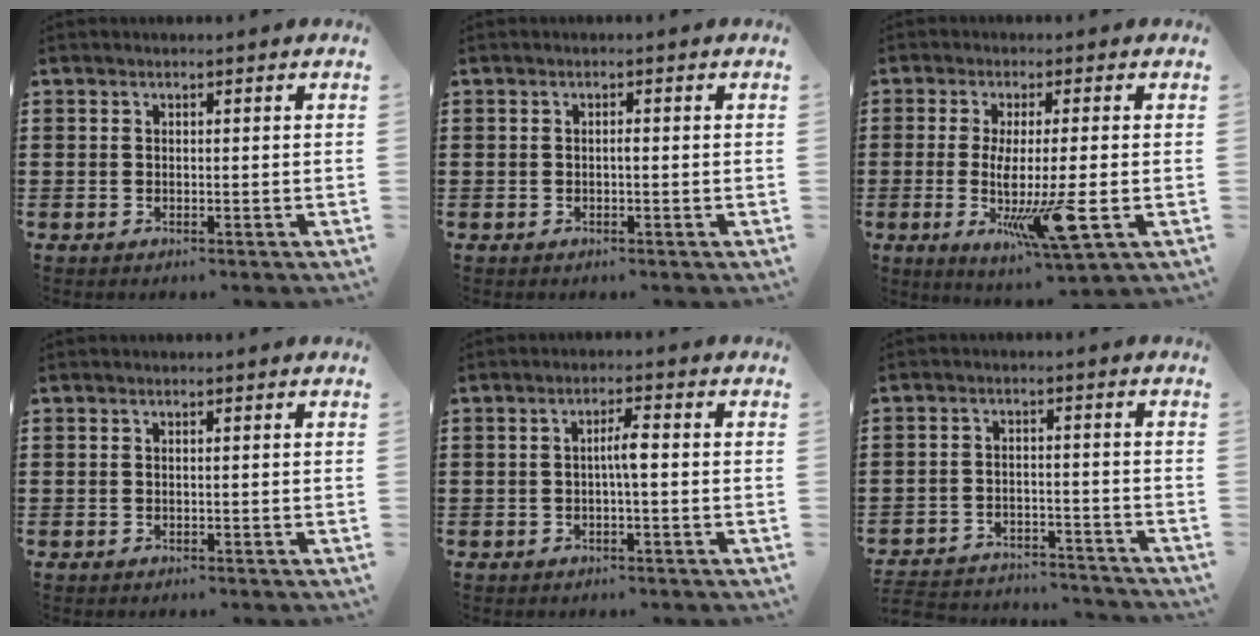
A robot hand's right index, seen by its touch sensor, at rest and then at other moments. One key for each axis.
{"total": 0.6, "fx": -0.2, "fy": 0.1, "fz": 0.6, "tx": -0.012, "ty": -0.004, "tz": -0.003}
{"total": 9.9, "fx": -1.7, "fy": 1.1, "fz": 9.7, "tx": -0.194, "ty": -0.029, "tz": -0.030}
{"total": 0.0}
{"total": 3.1, "fx": -0.3, "fy": 0.4, "fz": 3.1, "tx": -0.058, "ty": 0.003, "tz": -0.008}
{"total": 3.9, "fx": -3.8, "fy": 0.4, "fz": 0.4, "tx": -0.019, "ty": 0.001, "tz": -0.083}